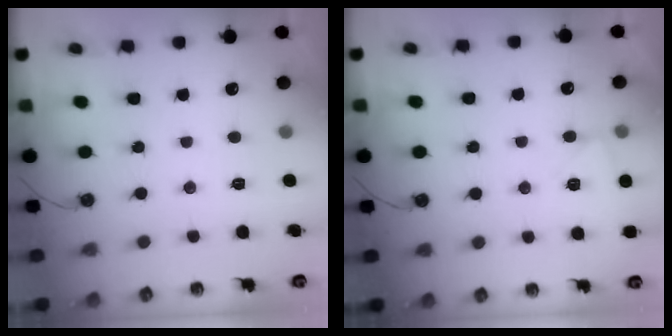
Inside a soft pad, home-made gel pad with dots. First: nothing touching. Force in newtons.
{"total": 4.5, "press": 4.3, "slide": 1.0}